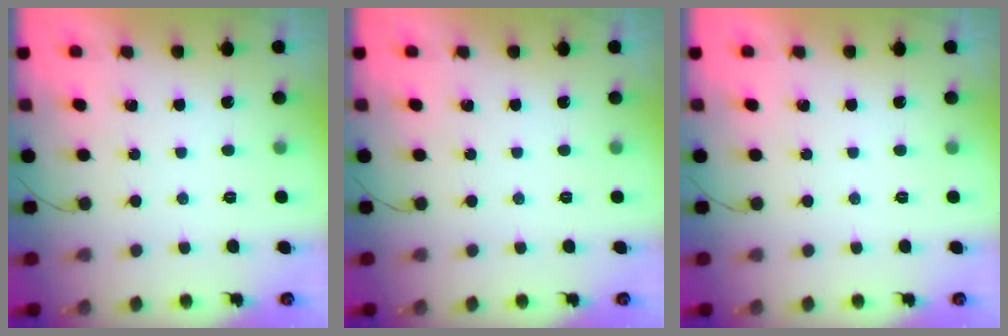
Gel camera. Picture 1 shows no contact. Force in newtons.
{"total": 0.0}
{"total": 0.0}